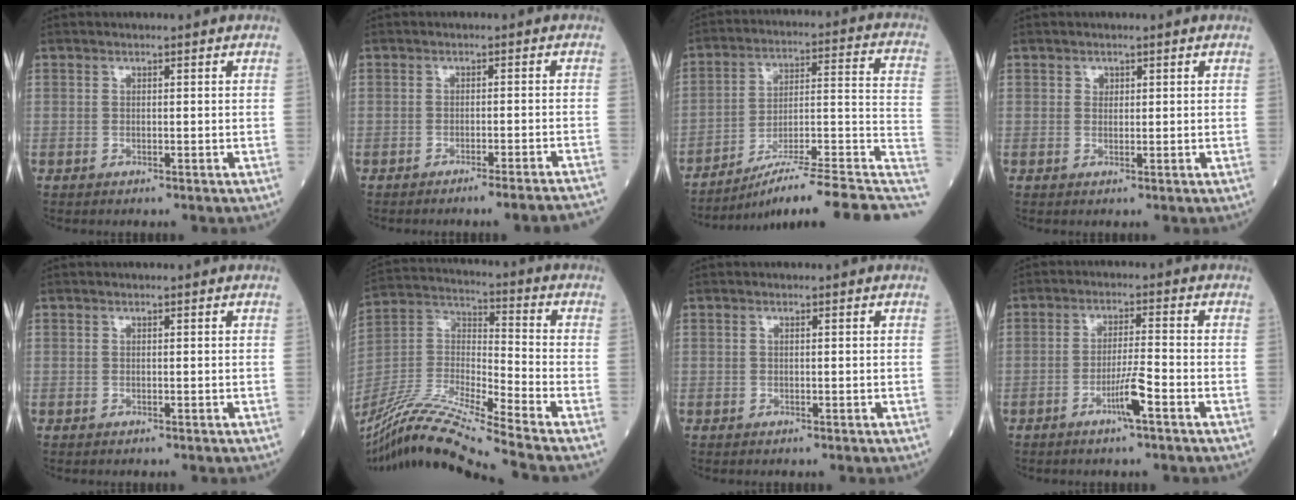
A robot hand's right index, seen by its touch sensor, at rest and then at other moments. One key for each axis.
{"total": 8.0, "fx": -7.3, "fy": -1.2, "fz": 3.0, "tx": -0.014, "ty": -0.012, "tz": -0.090}
{"total": 20.1, "fx": -14.7, "fy": 0.7, "fz": 13.7, "tx": -0.143, "ty": 0.025, "tz": -0.226}
{"total": 0.9, "fx": 0.4, "fy": 0.7, "fz": 0.3, "tx": 0.001, "ty": -0.002, "tz": 0.005}
{"total": 0.0}
{"total": 19.5, "fx": -16.5, "fy": -1.6, "fz": 10.3, "tx": -0.227, "ty": -0.024, "tz": -0.310}
{"total": 0.0}
{"total": 4.6, "fx": -2.4, "fy": -0.4, "fz": 3.9, "tx": -0.074, "ty": -0.006, "tz": -0.048}